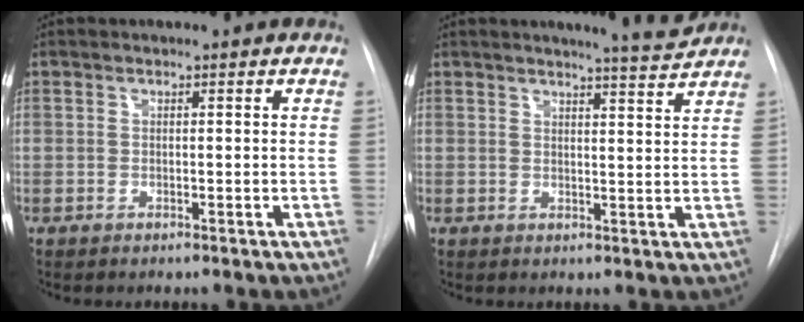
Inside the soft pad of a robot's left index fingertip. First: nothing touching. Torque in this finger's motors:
{"motor_torque": [0.11, -0.23, -0.09, -0.04]}